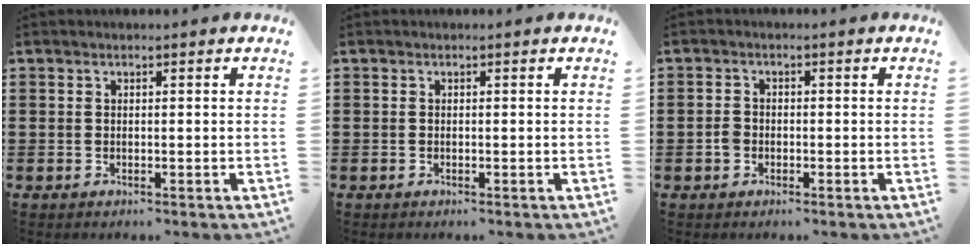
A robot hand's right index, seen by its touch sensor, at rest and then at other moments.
{"total": 0.0}
{"total": 1.6, "force": [-0.7, 1.2, 0.8], "torque": [-0.018, 0.002, -0.014]}